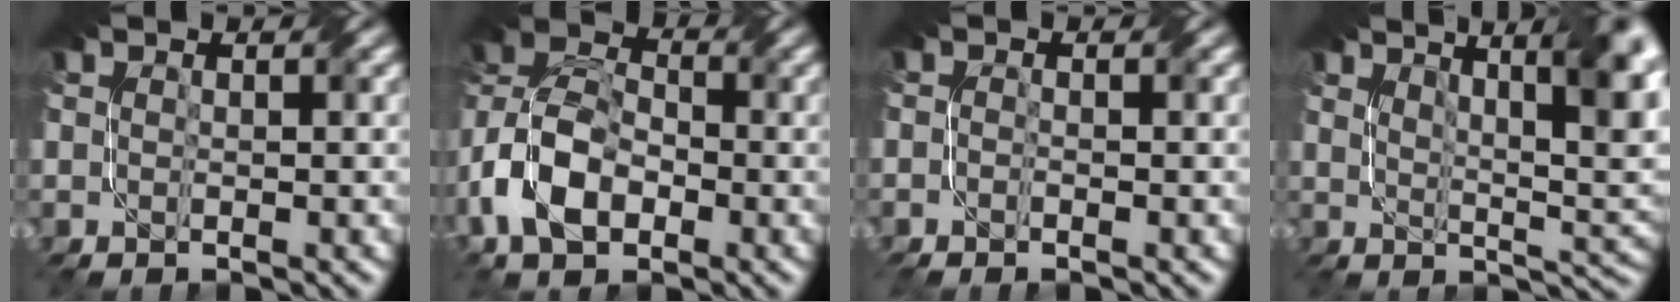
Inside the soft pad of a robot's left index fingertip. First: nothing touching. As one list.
[{"total": 9.5, "force": [-3.7, 6.0, 6.4], "torque": [-0.140, 0.000, -0.083]}, {"total": 0.9, "force": [-0.7, 0.2, 0.5], "torque": [-0.013, -0.002, -0.012]}, {"total": 11.7, "force": [5.9, 4.0, 9.2], "torque": [-0.099, 0.022, 0.074]}]